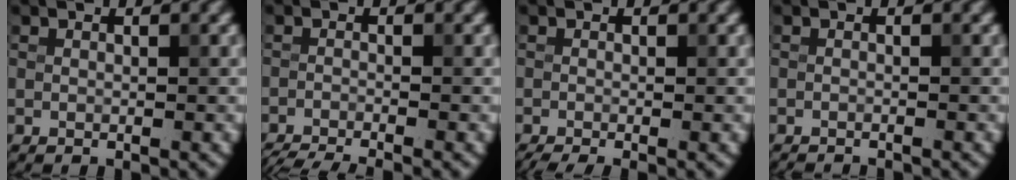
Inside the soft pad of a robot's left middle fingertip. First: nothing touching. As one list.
[{"total": 5.4, "force": [-4.9, 0.9, 2.2], "torque": [-0.030, -0.025, -0.078]}, {"total": 2.3, "force": [-1.5, 0.4, 1.6], "torque": [-0.025, -0.009, -0.031]}, {"total": 1.7, "force": [-1.6, 0.2, 0.4], "torque": [0.004, -0.009, -0.026]}]